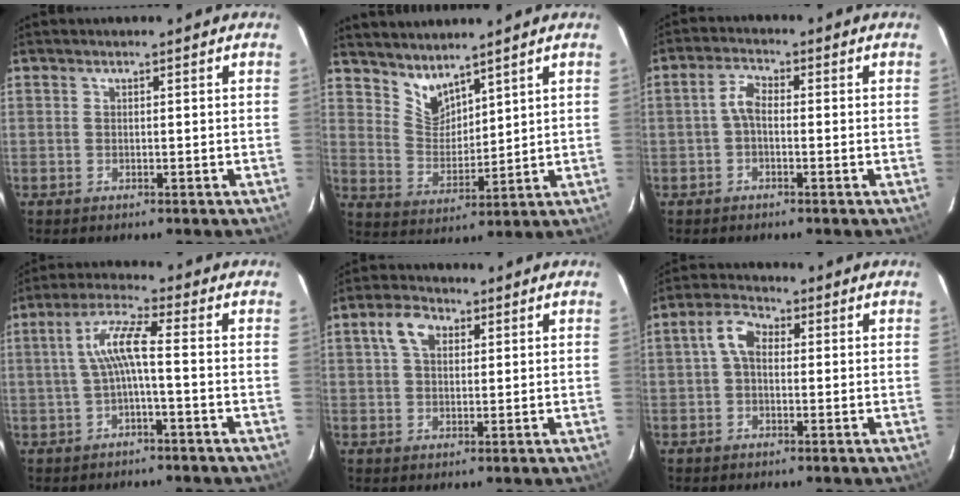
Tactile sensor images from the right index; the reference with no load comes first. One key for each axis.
{"total": 6.4, "fx": 5.7, "fy": 2.3, "fz": 2.1, "tx": -0.032, "ty": -0.005, "tz": 0.118}
{"total": 3.0, "fx": -0.7, "fy": 1.6, "fz": 2.5, "tx": -0.054, "ty": 0.012, "tz": -0.014}
{"total": 6.2, "fx": -1.0, "fy": 0.5, "fz": 6.1, "tx": -0.135, "ty": 0.014, "tz": -0.016}
{"total": 5.4, "fx": 2.0, "fy": 3.5, "fz": 3.6, "tx": -0.068, "ty": 0.019, "tz": 0.036}
{"total": 4.7, "fx": 0.4, "fy": 3.1, "fz": 3.5, "tx": -0.069, "ty": 0.019, "tz": 0.006}